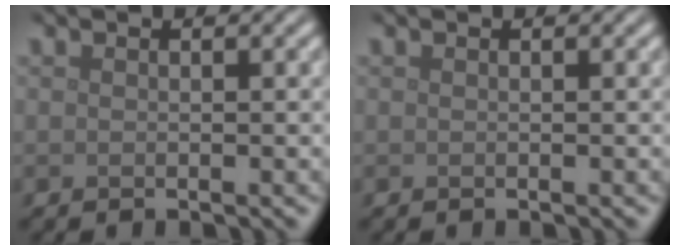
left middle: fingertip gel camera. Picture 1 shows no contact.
{"total": 0.0}